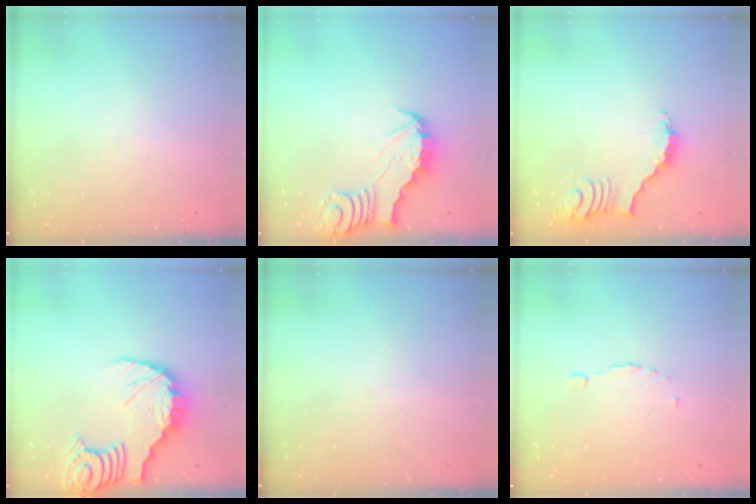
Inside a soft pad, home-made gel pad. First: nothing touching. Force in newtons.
{"total": 2.7, "press": 2.7, "slide": 0.2}
{"total": 3.4, "press": 3.4, "slide": 0.4}
{"total": 12.8, "press": 12.7, "slide": 1.5}
{"total": 0.0}
{"total": 1.1, "press": 0.8, "slide": 0.7}